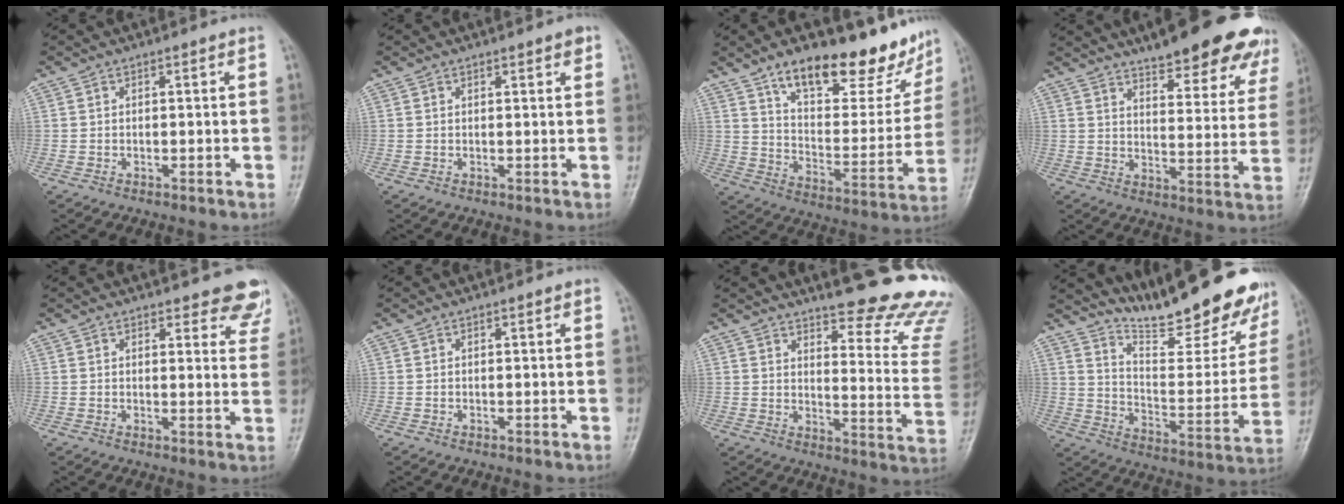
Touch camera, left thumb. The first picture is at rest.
{"total": 1.6, "force": [1.0, 0.5, 1.1], "torque": [-0.011, -0.004, 0.011]}
{"total": 22.7, "force": [16.3, 8.7, 13.2], "torque": [-0.132, -0.082, 0.251]}
{"total": 22.8, "force": [17.4, 6.2, 13.3], "torque": [-0.137, -0.069, 0.216]}
{"total": 7.6, "force": [6.5, 2.8, 2.7], "torque": [0.014, -0.034, 0.056]}
{"total": 0.0}
{"total": 21.6, "force": [19.2, 3.7, 9.2], "torque": [-0.078, -0.179, 0.222]}
{"total": 23.6, "force": [19.8, 4.9, 11.9], "torque": [-0.137, -0.131, 0.286]}